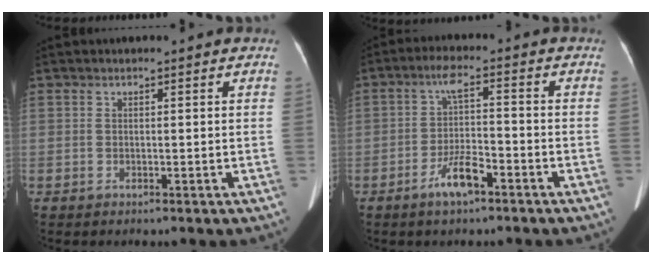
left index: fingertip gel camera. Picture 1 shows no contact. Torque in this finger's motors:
{"motor_torque": [0.97, 0.59, 0.22, 0.15]}